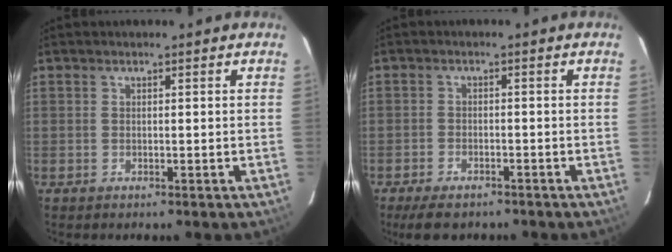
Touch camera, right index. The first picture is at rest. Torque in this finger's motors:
{"motor_torque": [0.45, -0.37, 0.23, 0.04]}